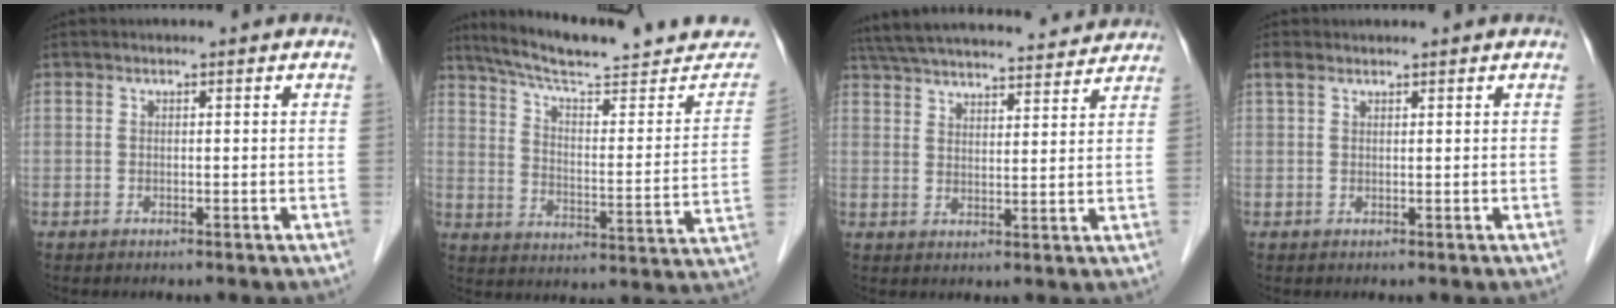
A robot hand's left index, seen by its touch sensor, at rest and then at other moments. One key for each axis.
{"total": 22.8, "fx": 20.4, "fy": 2.8, "fz": 9.8, "tx": -0.138, "ty": -0.032, "tz": 0.279}
{"total": 23.9, "fx": 22.0, "fy": 3.9, "fz": 8.5, "tx": -0.155, "ty": 0.026, "tz": 0.307}
{"total": 1.4, "fx": 1.2, "fy": 0.5, "fz": 0.6, "tx": -0.019, "ty": 0.020, "tz": 0.026}